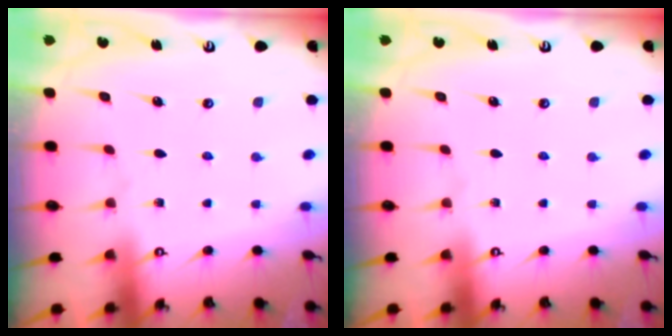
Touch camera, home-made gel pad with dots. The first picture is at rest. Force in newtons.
{"total": 0.0}